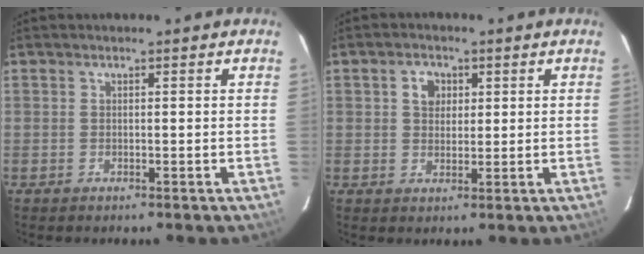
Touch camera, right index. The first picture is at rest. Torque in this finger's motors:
{"motor_torque": [0.07, -0.01, 0.12, 0.05]}